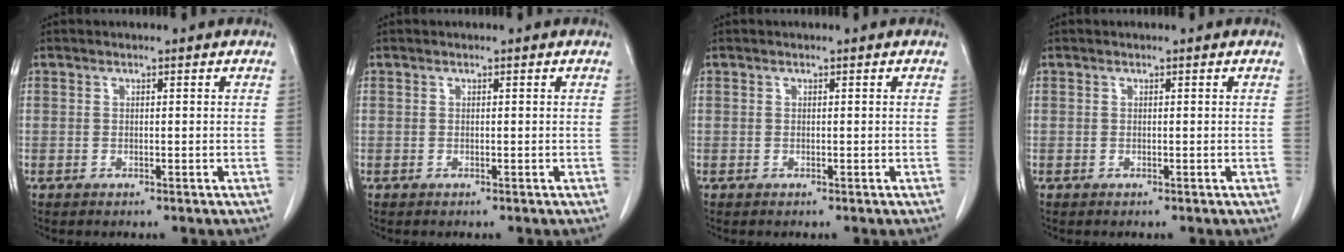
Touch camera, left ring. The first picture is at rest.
{"total": 0.0}
{"total": 0.0}
{"total": 0.0}